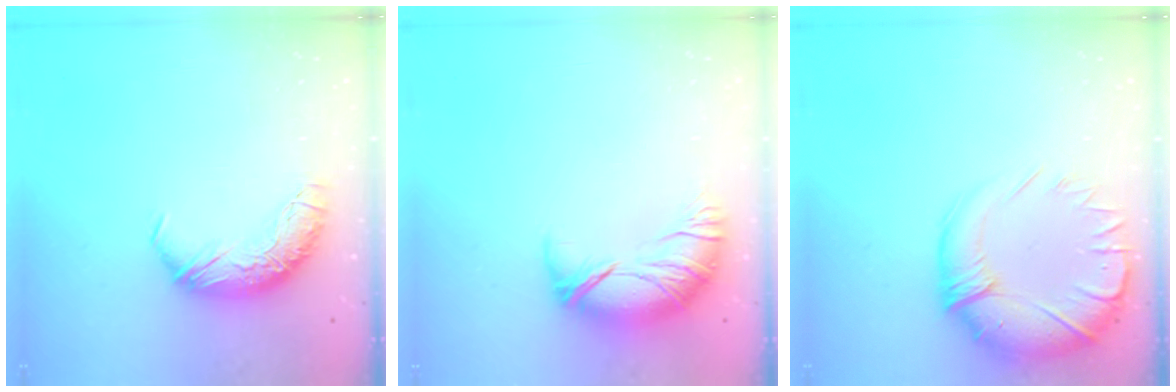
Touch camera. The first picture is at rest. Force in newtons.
{"total": 2.6, "press": 1.8, "slide": 1.9}
{"total": 4.1, "press": 2.2, "slide": 3.4}